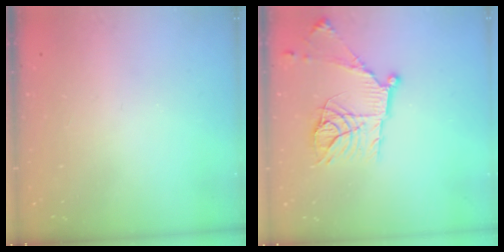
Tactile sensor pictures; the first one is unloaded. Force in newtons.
{"total": 16.6, "press": 16.6, "slide": 1.3}